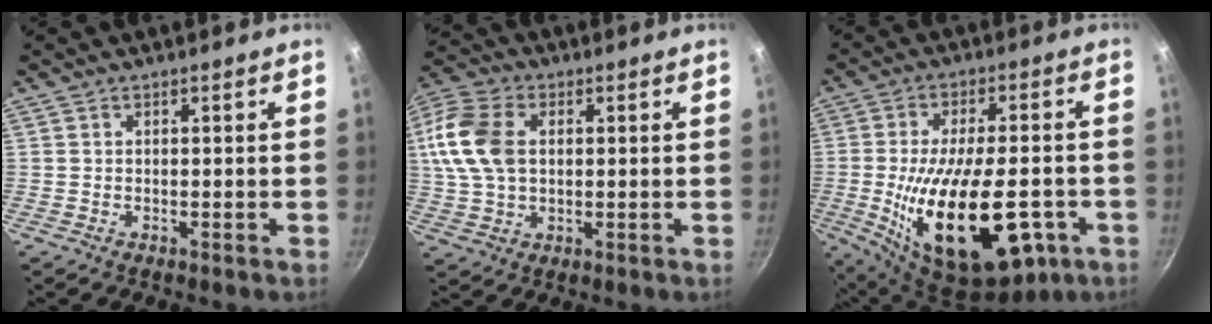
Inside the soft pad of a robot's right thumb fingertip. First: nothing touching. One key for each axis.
{"total": 14.1, "fx": 2.1, "fy": 9.5, "fz": 10.1, "tx": -0.199, "ty": 0.017, "tz": 0.032}
{"total": 23.6, "fx": -6.5, "fy": 10.8, "fz": 20.0, "tx": -0.317, "ty": 0.005, "tz": -0.086}